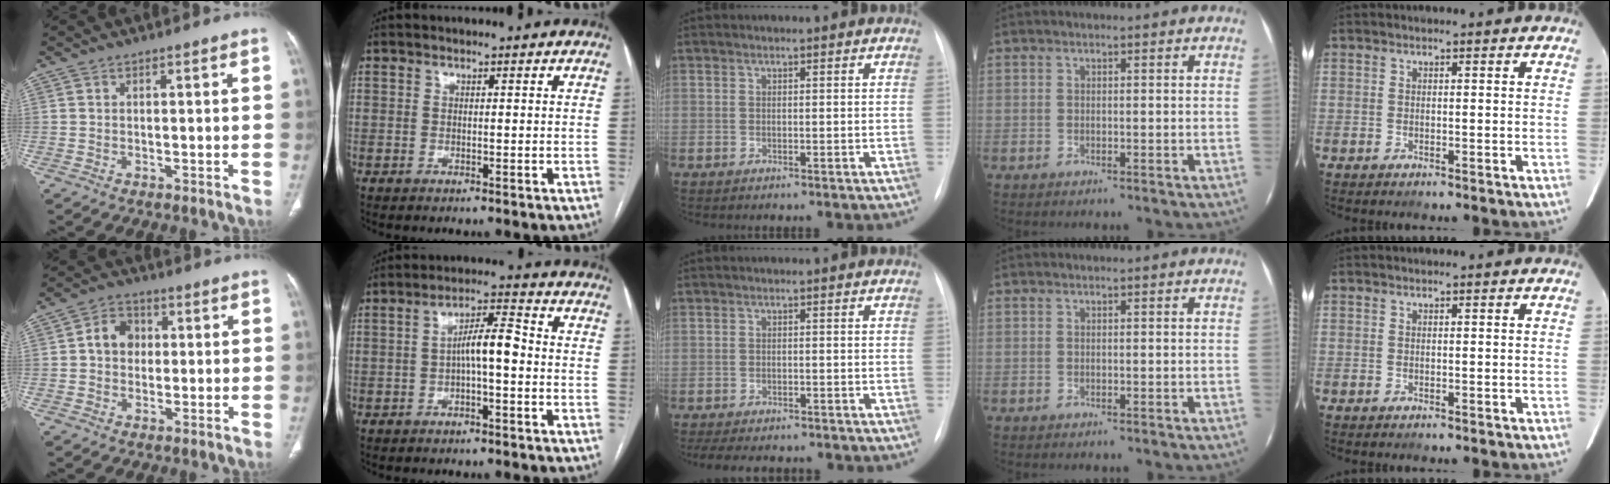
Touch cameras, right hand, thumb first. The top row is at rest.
{"thumb": {"total": 5.8, "force": [0.5, 4.8, 3.2], "torque": [-0.033, 0.014, 0.002]}, "index": {"total": 5.8, "force": [-0.7, 1.2, 5.6], "torque": [-0.096, 0.022, -0.013]}, "middle": {"total": 9.4, "force": [-8.0, 2.9, 4.0], "torque": [-0.059, -0.001, -0.104]}}